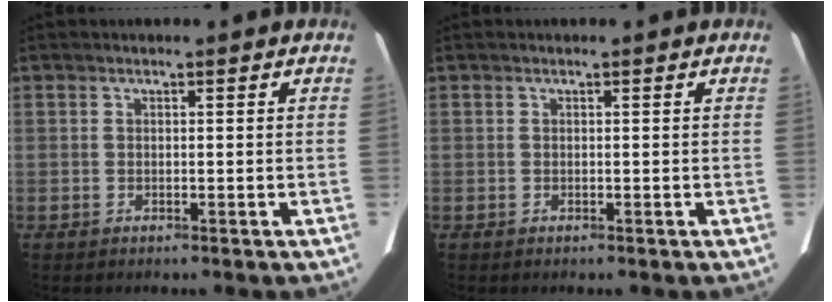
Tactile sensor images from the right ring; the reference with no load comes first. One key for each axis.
{"total": 0.0}